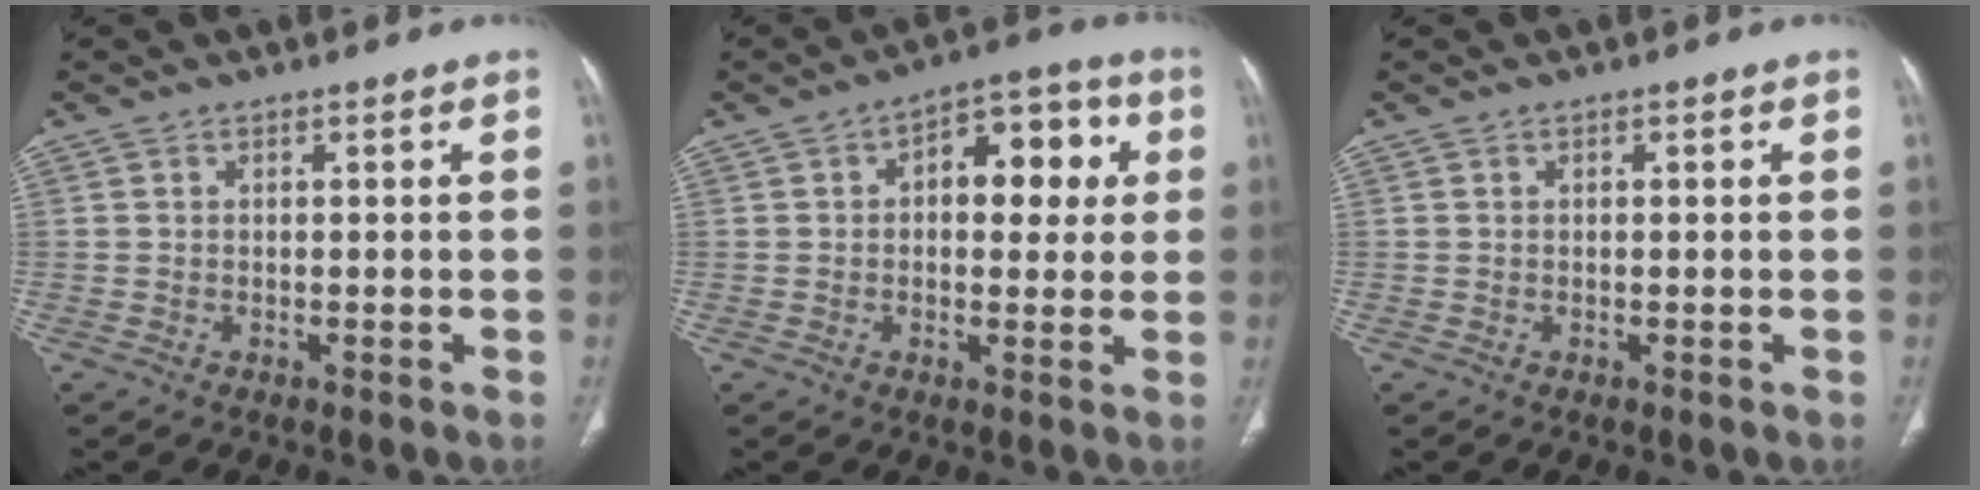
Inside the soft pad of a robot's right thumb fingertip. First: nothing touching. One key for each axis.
{"total": 12.1, "fx": 2.6, "fy": 6.8, "fz": 9.6, "tx": -0.082, "ty": 0.021, "tz": 0.031}
{"total": 0.0}